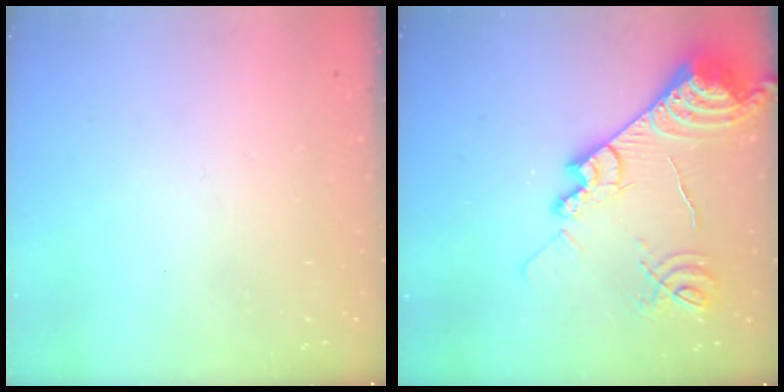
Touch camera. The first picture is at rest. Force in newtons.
{"total": 19.6, "press": 19.5, "slide": 1.9}